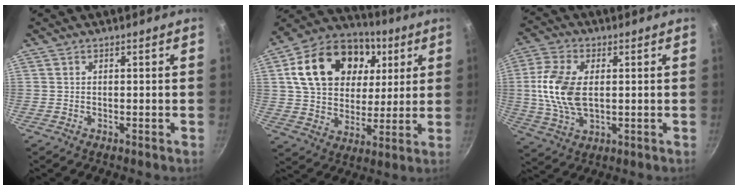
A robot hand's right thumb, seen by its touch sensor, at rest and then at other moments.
{"total": 23.2, "force": [7.4, 16.8, 14.2], "torque": [-0.234, 0.010, 0.120]}
{"total": 12.3, "force": [0.9, 7.1, 10.0], "torque": [-0.200, 0.003, 0.015]}